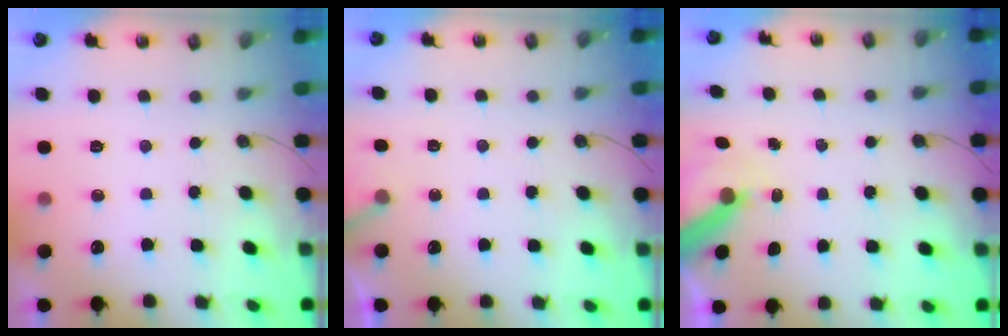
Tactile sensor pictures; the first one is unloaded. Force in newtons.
{"total": 4.1, "press": 4.1, "slide": 0.4}
{"total": 7.0, "press": 7.0, "slide": 0.7}